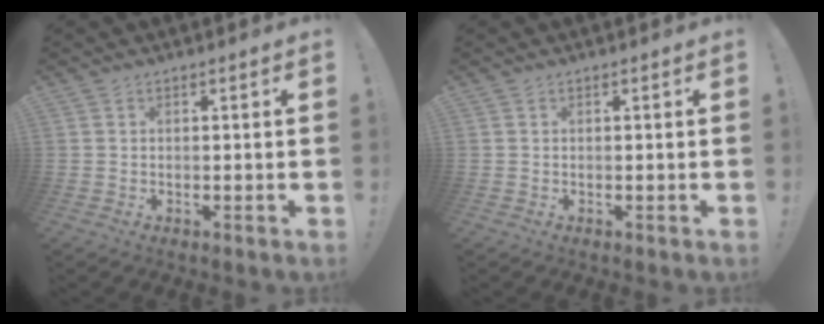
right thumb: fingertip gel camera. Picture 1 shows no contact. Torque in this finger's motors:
{"motor_torque": [0.00, 0.00, -0.01, 0.01, 0.05]}